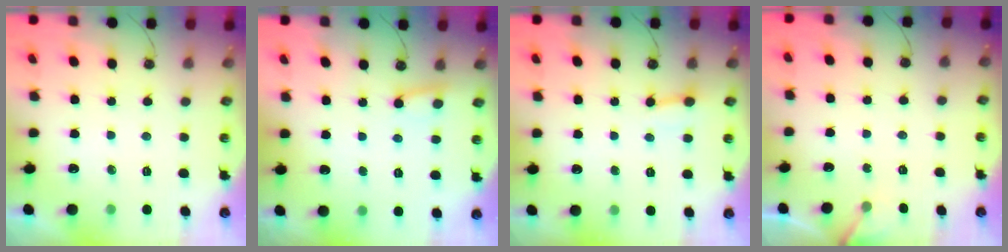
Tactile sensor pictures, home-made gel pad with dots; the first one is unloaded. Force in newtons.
{"total": 2.9, "press": 2.9, "slide": 0.3}
{"total": 2.5, "press": 2.5, "slide": 0.2}
{"total": 3.1, "press": 3.1, "slide": 0.2}